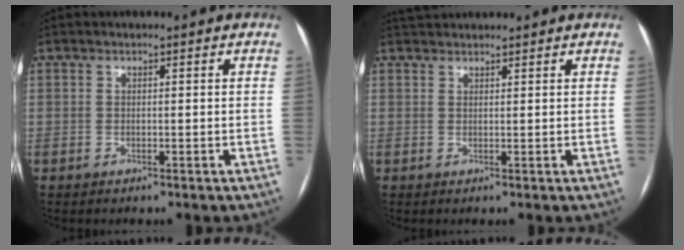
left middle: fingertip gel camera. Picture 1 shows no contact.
{"total": 3.1, "force": [3.0, 0.5, 0.5], "torque": [-0.008, 0.034, 0.054]}